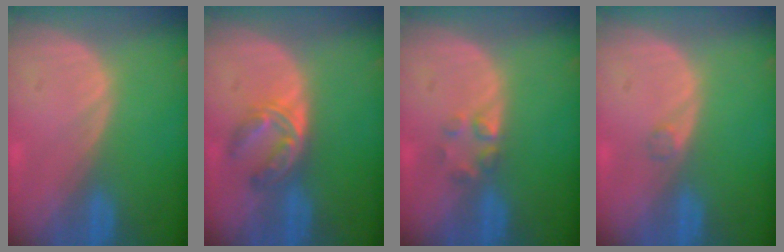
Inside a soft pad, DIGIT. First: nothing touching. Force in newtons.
{"total": 6.0, "press": 5.0, "slide": 3.3}
{"total": 2.2, "press": 2.2, "slide": 0.2}
{"total": 0.9, "press": 0.9, "slide": 0.1}